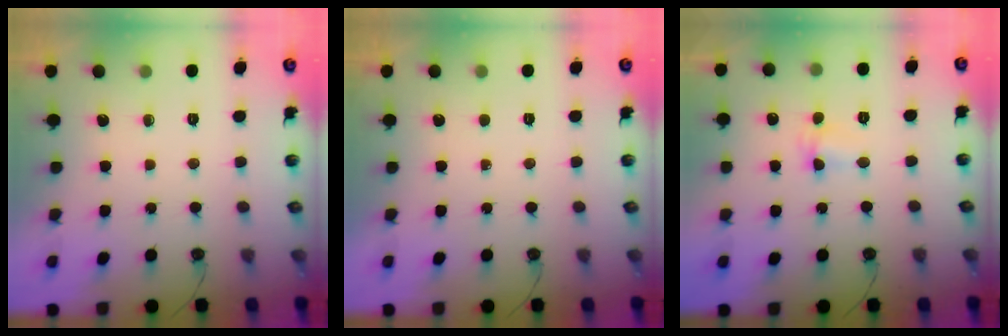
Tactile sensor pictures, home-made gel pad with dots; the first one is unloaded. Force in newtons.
{"total": 0.0}
{"total": 2.1, "press": 2.0, "slide": 0.5}